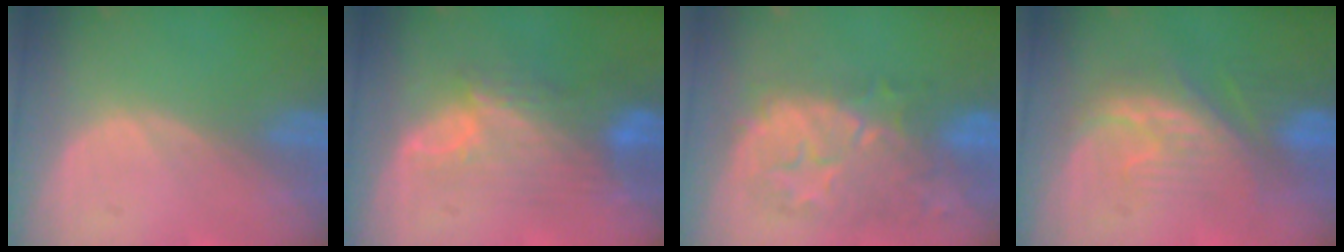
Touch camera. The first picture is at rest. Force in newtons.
{"total": 9.2, "press": 8.0, "slide": 4.5}
{"total": 10.1, "press": 9.6, "slide": 3.0}
{"total": 8.2, "press": 8.0, "slide": 2.0}